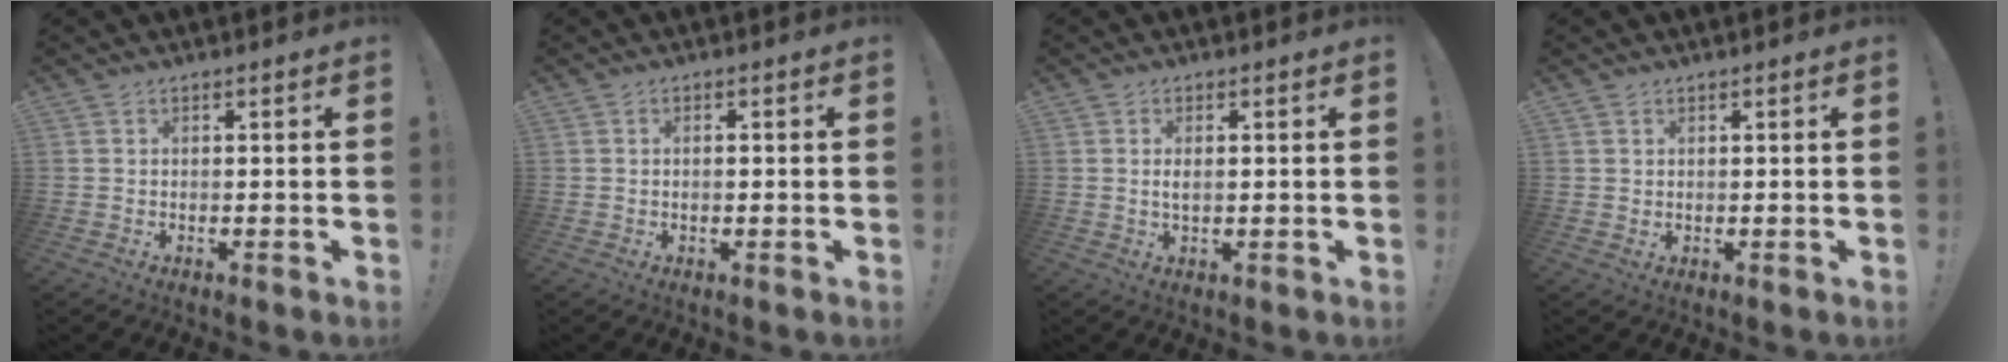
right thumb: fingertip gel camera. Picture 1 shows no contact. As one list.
[{"total": 1.0, "force": [-0.2, 0.4, 0.9], "torque": [-0.008, 0.000, -0.006]}, {"total": 2.2, "force": [0.2, 0.9, 2.0], "torque": [-0.032, -0.001, 0.002]}, {"total": 1.0, "force": [0.7, 0.6, 0.2], "torque": [0.000, -0.002, 0.013]}]